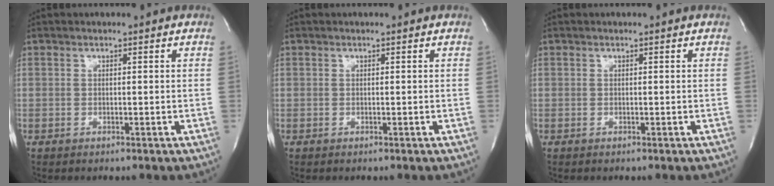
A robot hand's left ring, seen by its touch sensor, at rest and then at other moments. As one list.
[{"total": 0.0}, {"total": 0.0}]